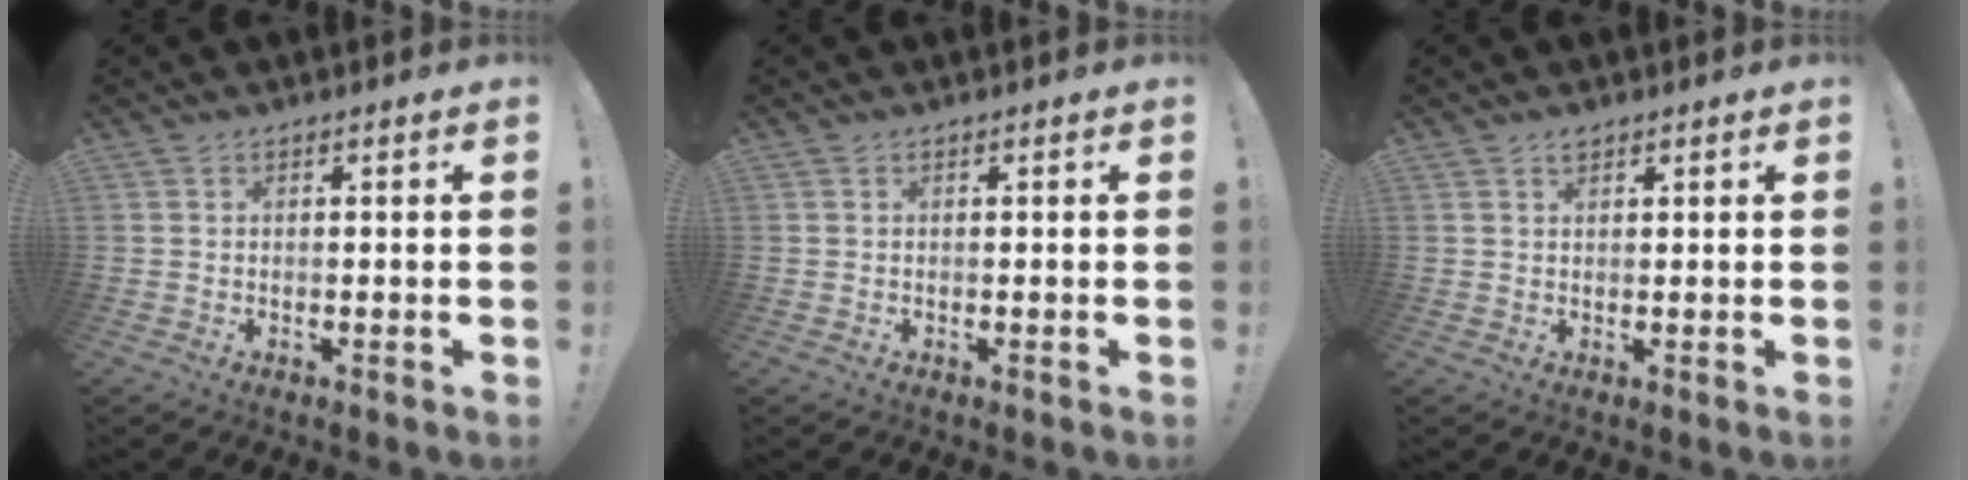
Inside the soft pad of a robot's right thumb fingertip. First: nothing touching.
{"total": 0.0}
{"total": 1.2, "force": [0.9, 0.7, 0.3], "torque": [-0.003, -0.002, 0.017]}